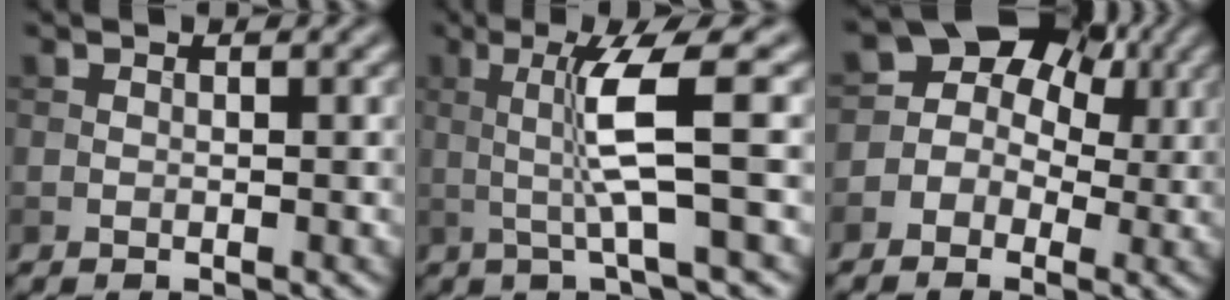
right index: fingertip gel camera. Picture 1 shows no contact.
{"total": 5.2, "force": [0.5, 0.3, 5.2], "torque": [-0.105, 0.002, 0.013]}
{"total": 8.5, "force": [1.9, 7.2, 3.9], "torque": [-0.045, 0.044, -0.024]}